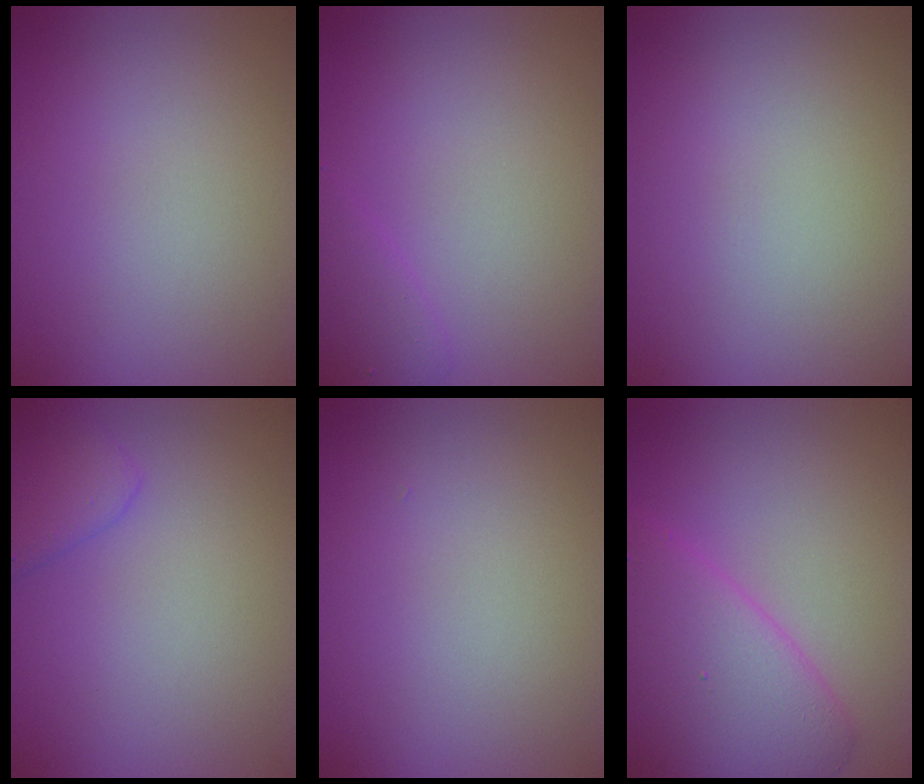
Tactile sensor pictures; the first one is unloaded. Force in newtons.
{"total": 1.4, "press": 1.4, "slide": 0.1}
{"total": 0.0}
{"total": 2.7, "press": 2.7, "slide": 0.2}
{"total": 0.0}
{"total": 7.1, "press": 7.1, "slide": 0.2}